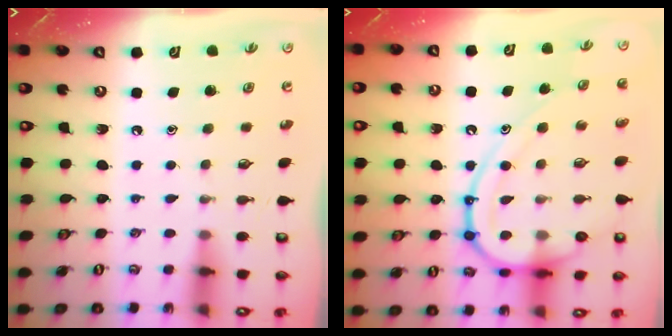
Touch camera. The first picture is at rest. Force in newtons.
{"total": 15.0, "press": 14.9, "slide": 1.0}